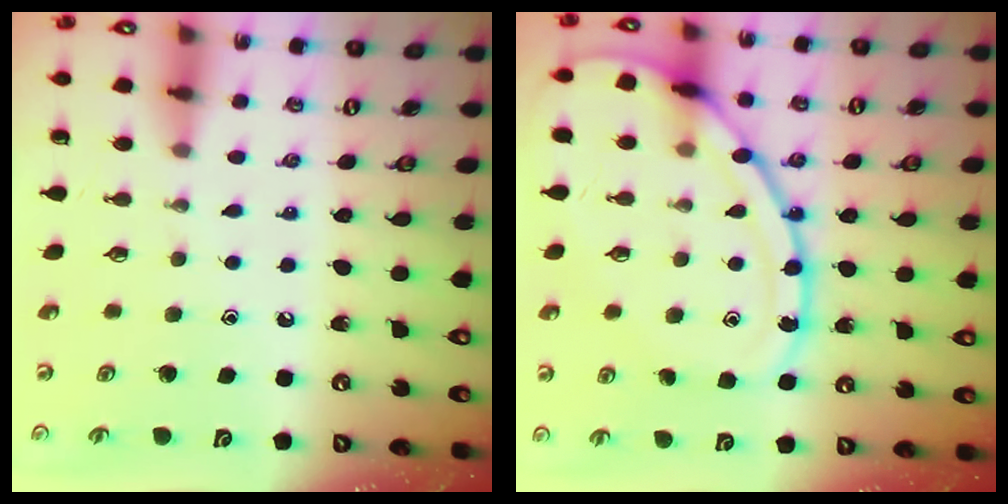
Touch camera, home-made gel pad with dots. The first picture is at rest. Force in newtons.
{"total": 17.5, "press": 17.5, "slide": 1.4}